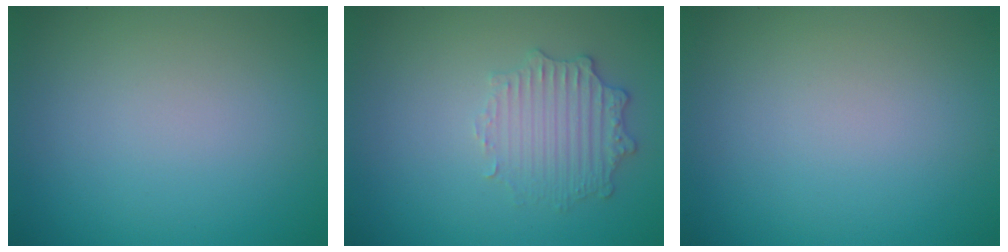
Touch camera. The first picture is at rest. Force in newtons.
{"total": 2.6, "press": 2.5, "slide": 0.7}
{"total": 0.0}